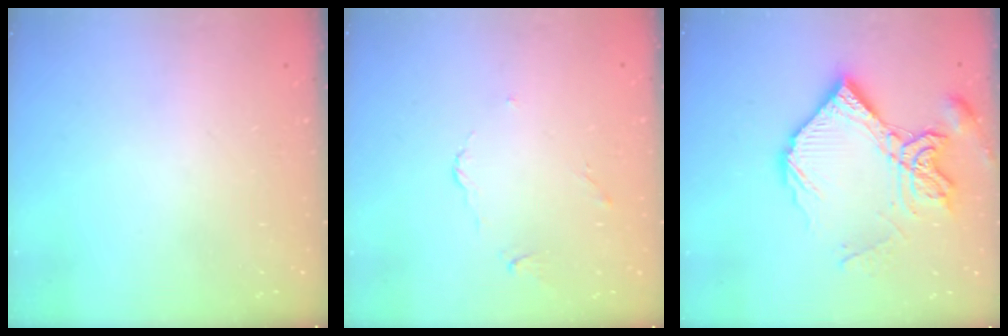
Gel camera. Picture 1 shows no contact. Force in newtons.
{"total": 2.9, "press": 2.8, "slide": 0.6}
{"total": 17.3, "press": 17.2, "slide": 1.9}